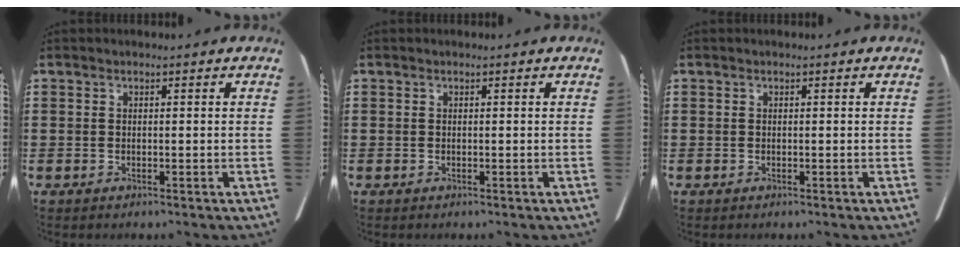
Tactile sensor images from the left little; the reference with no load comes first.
{"total": 0.0}
{"total": 0.0}